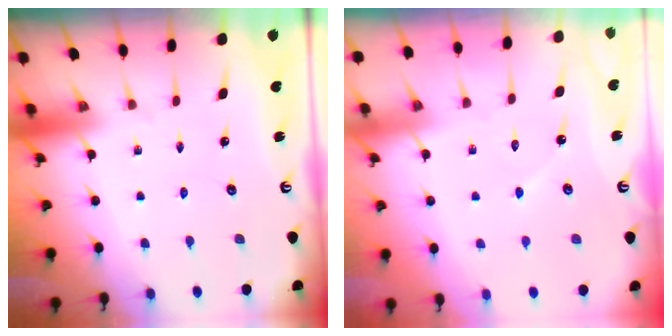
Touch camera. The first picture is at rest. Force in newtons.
{"total": 4.6, "press": 4.6, "slide": 0.5}